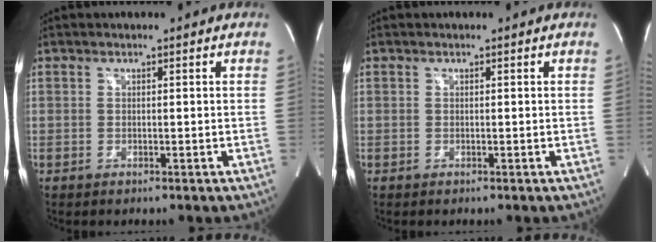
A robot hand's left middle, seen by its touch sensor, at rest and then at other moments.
{"total": 0.0}